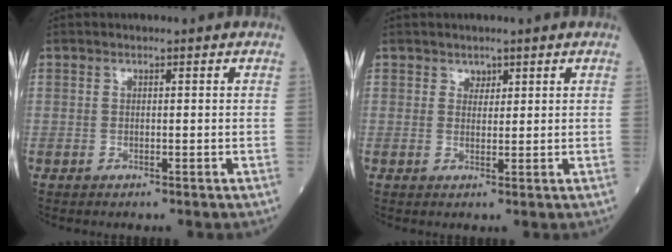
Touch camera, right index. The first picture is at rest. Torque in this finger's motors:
{"motor_torque": [-0.21, 0.14, -0.03, 0.01]}